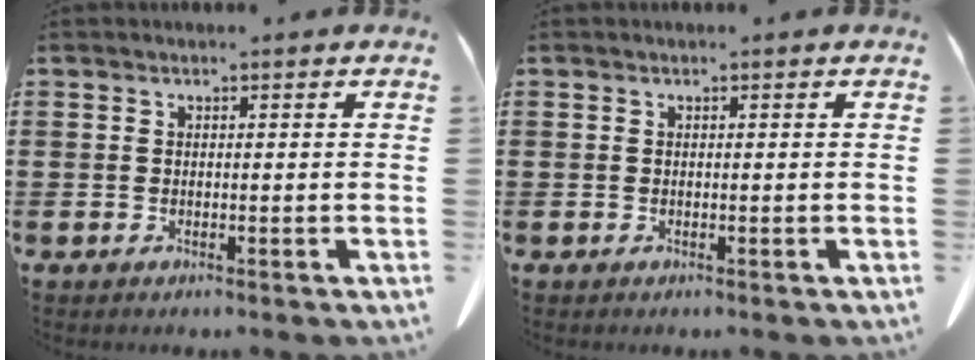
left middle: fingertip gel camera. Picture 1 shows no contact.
{"total": 0.0}